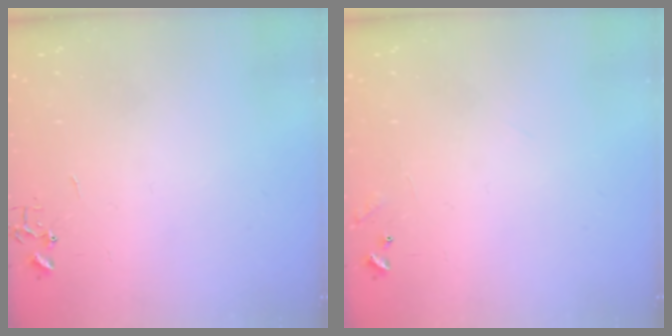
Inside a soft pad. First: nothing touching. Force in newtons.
{"total": 6.9, "press": 6.9, "slide": 0.4}